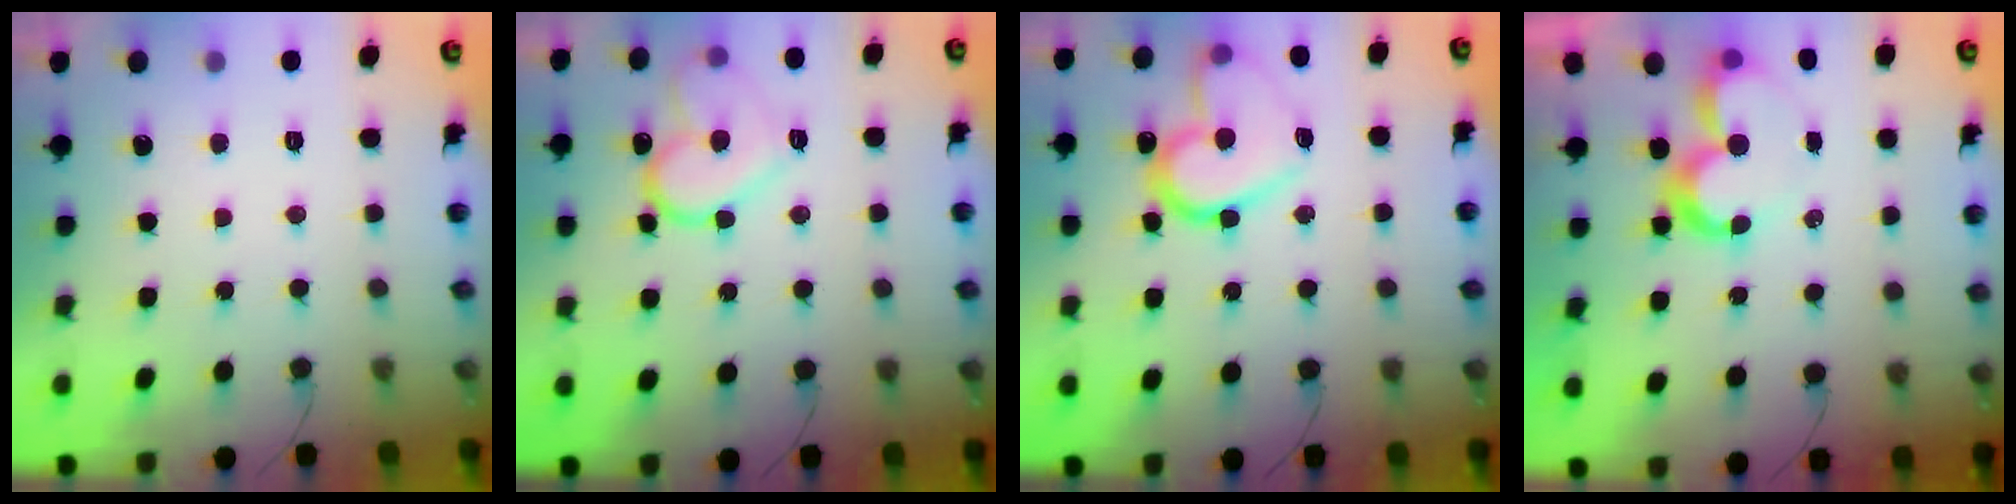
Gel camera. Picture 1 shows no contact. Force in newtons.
{"total": 14.0, "press": 13.9, "slide": 1.5}
{"total": 17.4, "press": 17.3, "slide": 1.9}
{"total": 8.6, "press": 8.5, "slide": 0.8}